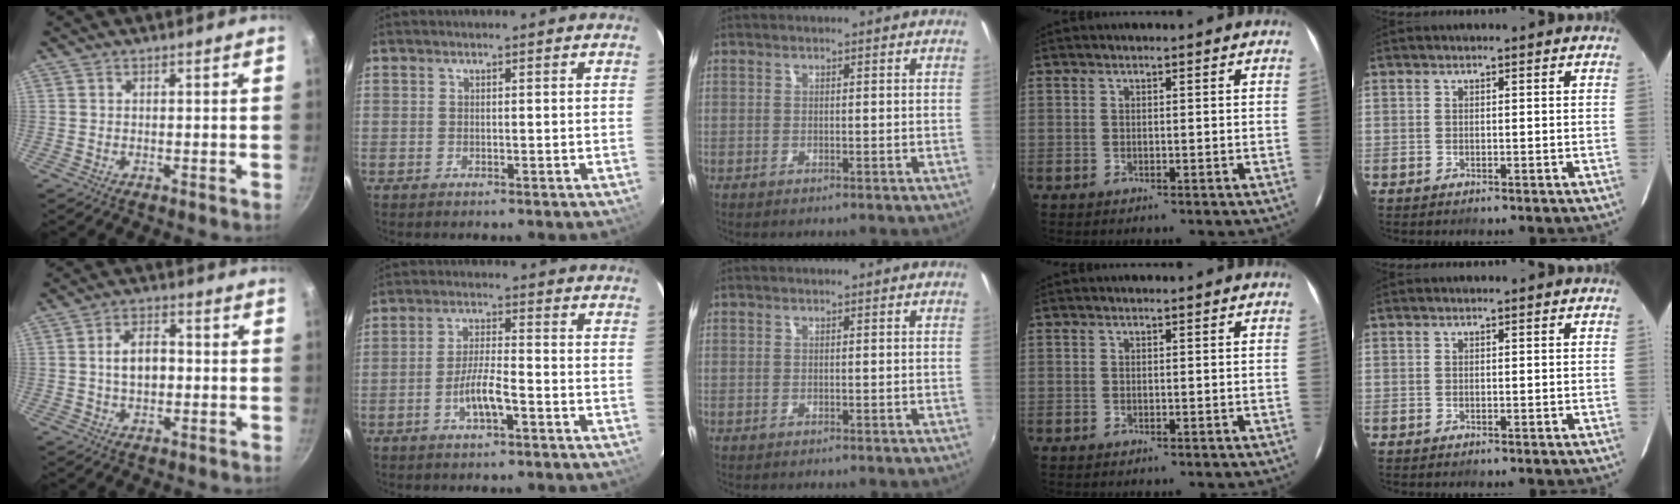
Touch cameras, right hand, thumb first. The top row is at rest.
{"thumb": {"total": 6.2, "force": [-0.1, 3.8, 4.9], "torque": [-0.069, 0.017, -0.005]}, "index": {"total": 5.7, "force": [-2.8, 1.1, 4.8], "torque": [-0.096, 0.000, -0.051]}}